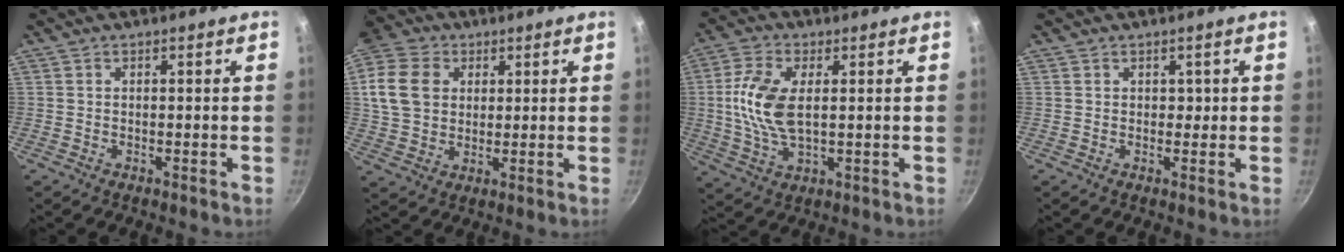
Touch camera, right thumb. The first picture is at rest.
{"total": 13.7, "force": [4.4, 10.8, 7.2], "torque": [-0.123, -0.002, 0.076]}
{"total": 10.9, "force": [1.3, 5.5, 9.2], "torque": [-0.189, 0.002, 0.024]}
{"total": 1.0, "force": [0.4, 0.9, 0.2], "torque": [0.006, -0.002, 0.006]}